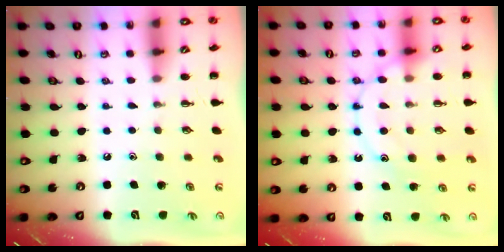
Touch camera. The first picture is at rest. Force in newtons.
{"total": 13.1, "press": 13.1, "slide": 0.8}